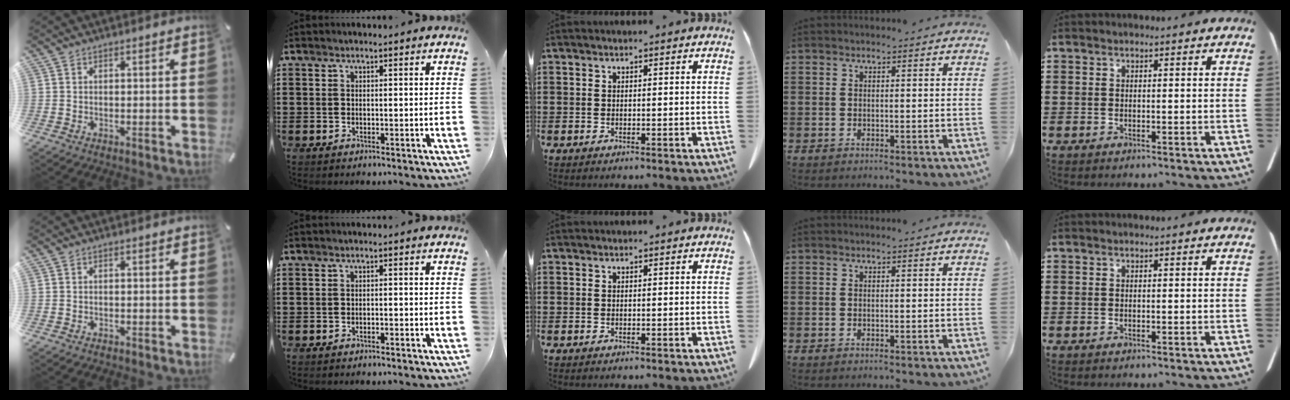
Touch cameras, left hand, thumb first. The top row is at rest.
{"thumb": {"total": 0.8, "force": [-0.7, 0.4, 0.3], "torque": [-0.007, 0.001, -0.015]}, "index": {"total": 0.8, "force": [-0.8, 0.2, 0.3], "torque": [-0.010, -0.001, -0.015]}}